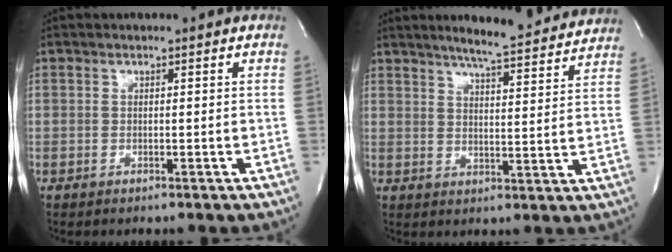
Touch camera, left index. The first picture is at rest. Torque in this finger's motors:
{"motor_torque": [-0.36, -0.30, 0.39, 0.08]}